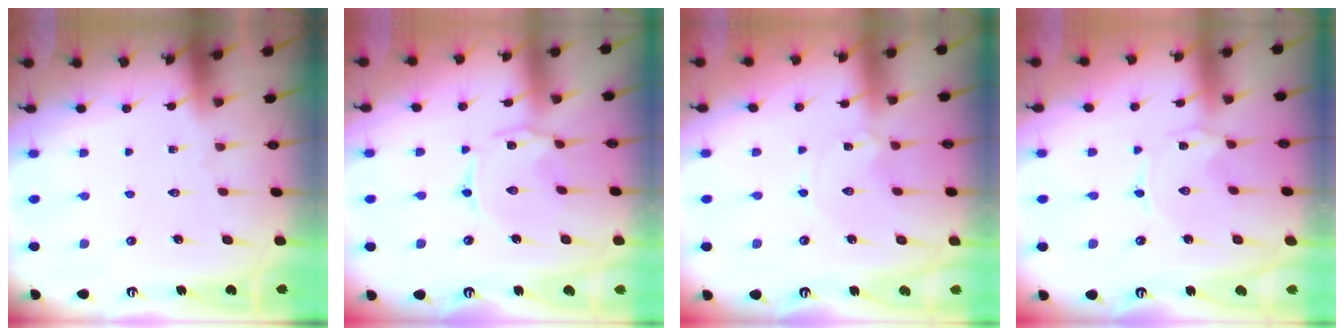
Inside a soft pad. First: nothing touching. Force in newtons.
{"total": 1.5, "press": 1.5, "slide": 0.4}
{"total": 0.0}
{"total": 0.0}